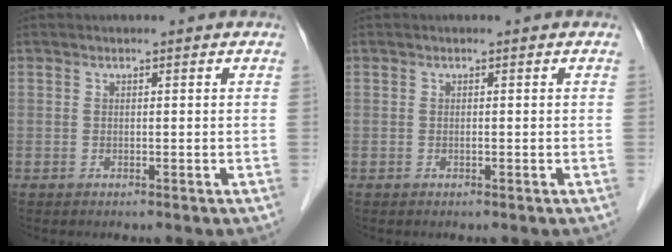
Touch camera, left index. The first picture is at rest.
{"total": 0.0}